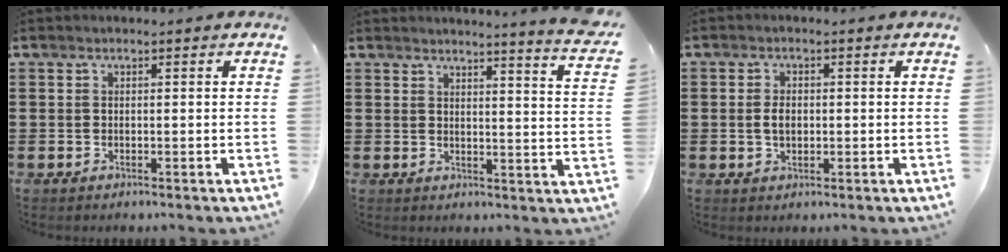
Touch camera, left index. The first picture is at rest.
{"total": 3.8, "force": [3.4, -1.2, 1.2], "torque": [-0.022, -0.035, 0.052]}
{"total": 2.6, "force": [0.0, 1.5, 2.1], "torque": [-0.043, 0.006, -0.001]}